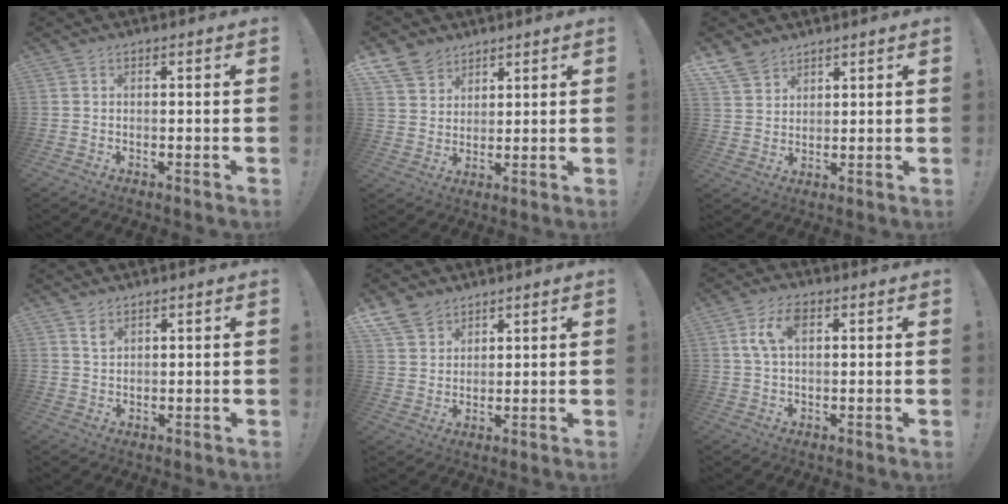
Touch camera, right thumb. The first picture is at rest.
{"total": 8.4, "force": [6.2, 5.3, 1.9], "torque": [-0.038, -0.039, 0.125]}
{"total": 6.4, "force": [5.1, 3.6, 1.6], "torque": [-0.031, -0.030, 0.100]}
{"total": 2.4, "force": [1.7, 1.3, 1.1], "torque": [-0.011, -0.011, 0.031]}
{"total": 7.9, "force": [6.0, 4.7, 1.9], "torque": [-0.042, -0.036, 0.122]}
{"total": 7.4, "force": [2.2, 3.9, 5.8], "torque": [-0.110, 0.007, 0.042]}